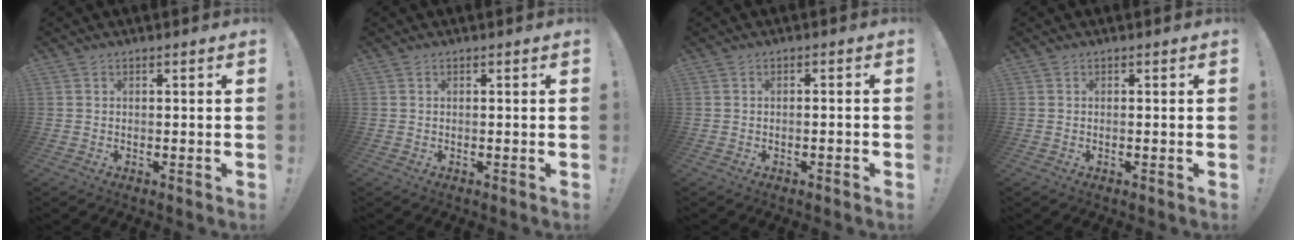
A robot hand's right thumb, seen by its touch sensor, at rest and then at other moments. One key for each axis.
{"total": 0.0}
{"total": 1.3, "fx": -1.1, "fy": -0.2, "fz": 0.7, "tx": -0.008, "ty": 0.000, "tz": -0.019}
{"total": 0.0}